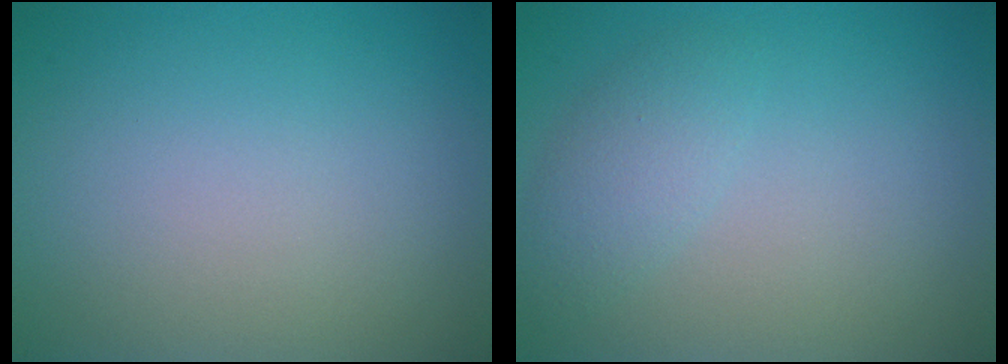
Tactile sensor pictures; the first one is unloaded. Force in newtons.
{"total": 2.1, "press": 2.1, "slide": 0.0}